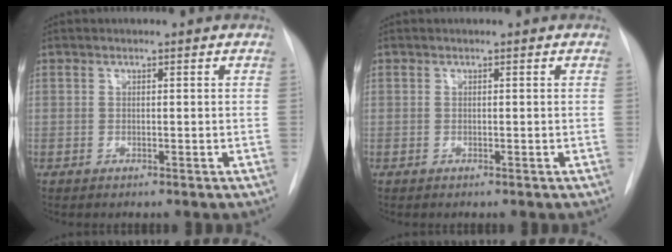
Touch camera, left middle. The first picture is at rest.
{"total": 0.0}